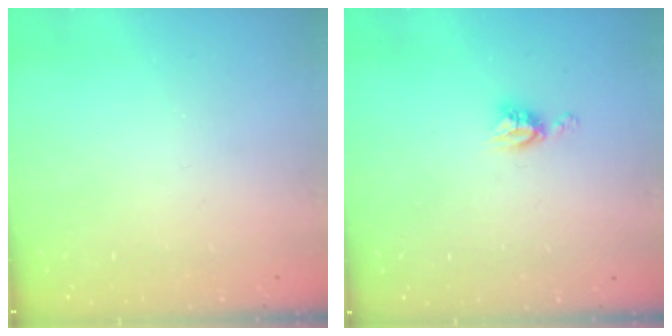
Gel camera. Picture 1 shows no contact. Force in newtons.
{"total": 4.5, "press": 4.5, "slide": 0.3}